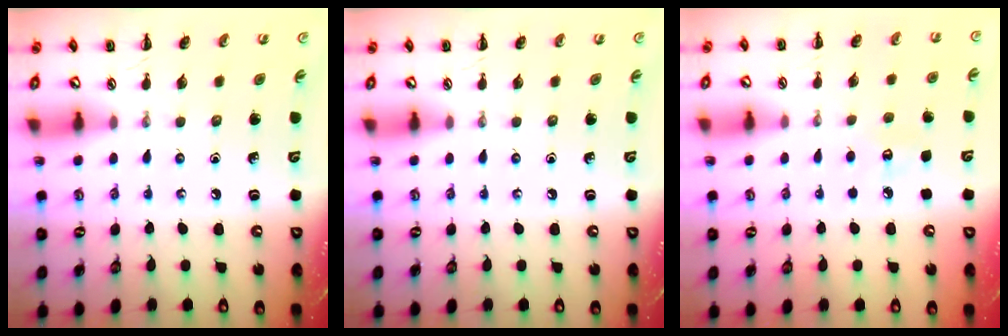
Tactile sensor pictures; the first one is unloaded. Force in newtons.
{"total": 0.0}
{"total": 5.5, "press": 5.3, "slide": 1.3}